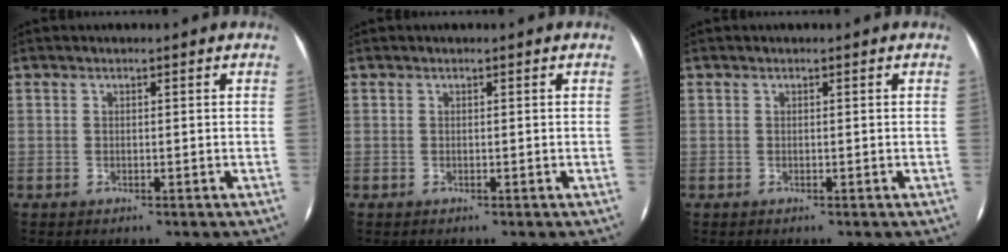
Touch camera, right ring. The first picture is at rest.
{"total": 0.0}
{"total": 0.0}